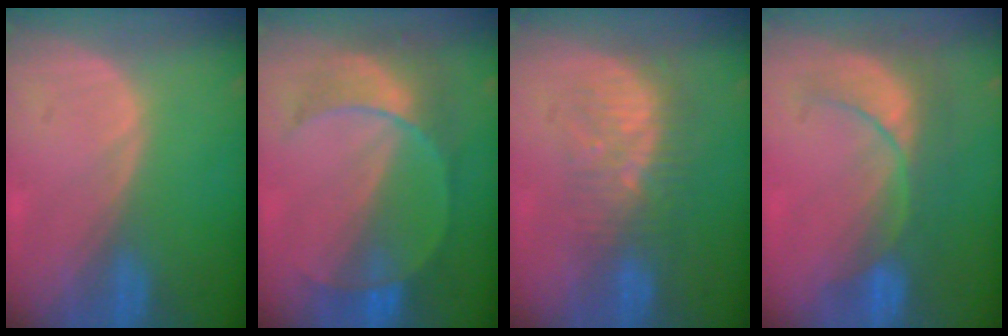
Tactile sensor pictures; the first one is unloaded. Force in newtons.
{"total": 7.3, "press": 7.2, "slide": 0.9}
{"total": 7.7, "press": 7.2, "slide": 2.6}
{"total": 8.6, "press": 7.8, "slide": 3.5}